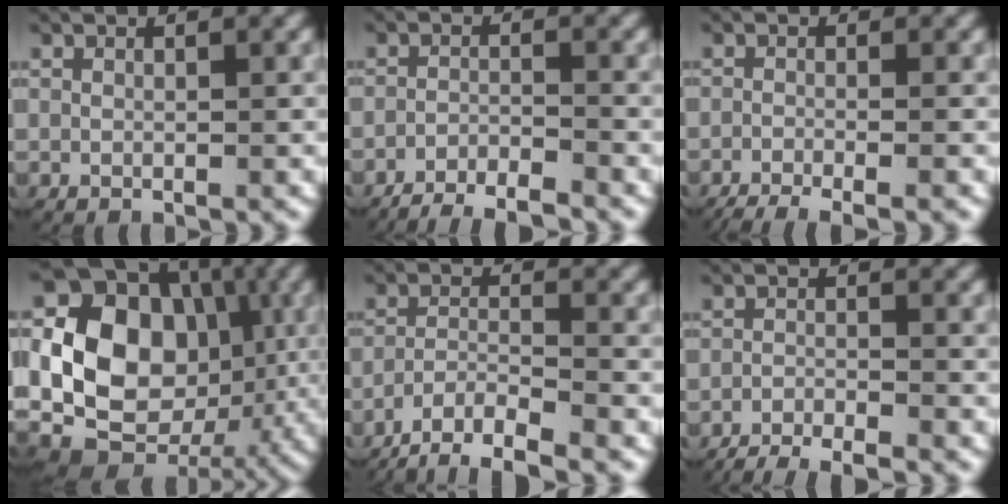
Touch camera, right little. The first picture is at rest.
{"total": 8.5, "force": [-8.1, 2.0, 1.5], "torque": [-0.016, -0.025, -0.129]}
{"total": 6.4, "force": [-5.7, 1.7, 2.4], "torque": [-0.037, -0.016, -0.083]}
{"total": 17.5, "force": [-1.6, 14.4, 9.7], "torque": [-0.242, -0.055, -0.009]}
{"total": 8.2, "force": [-6.7, 3.4, 3.3], "torque": [-0.057, -0.018, -0.107]}
{"total": 8.1, "force": [-7.6, 2.0, 1.7], "torque": [-0.019, -0.020, -0.118]}